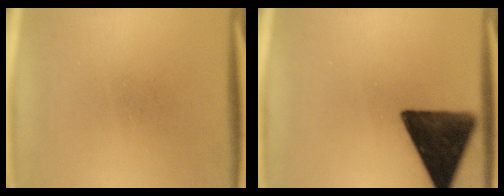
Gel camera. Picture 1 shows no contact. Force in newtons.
{"total": 15.0}